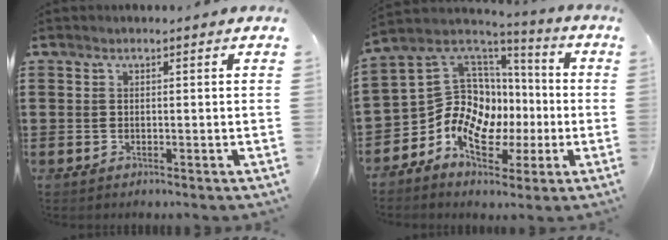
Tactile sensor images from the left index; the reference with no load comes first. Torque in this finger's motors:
{"motor_torque": [1.32, 0.82, 1.05, 0.21]}